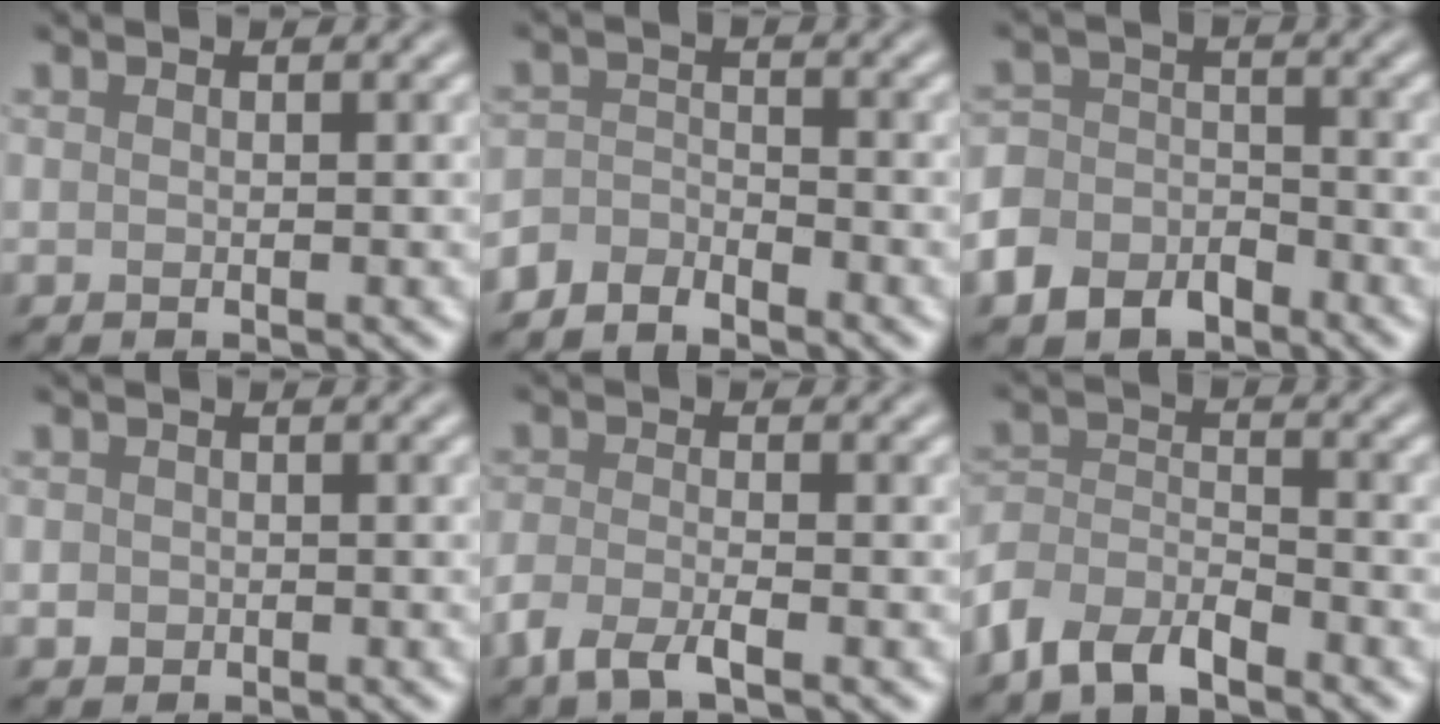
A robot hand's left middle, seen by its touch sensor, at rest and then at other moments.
{"total": 2.5, "force": [-2.3, 0.9, 0.4], "torque": [-0.009, 0.004, -0.054]}
{"total": 4.5, "force": [-3.0, 3.1, 1.3], "torque": [-0.030, 0.000, -0.066]}
{"total": 0.9, "force": [-0.2, 0.9, 0.3], "torque": [0.000, -0.005, -0.006]}
{"total": 2.8, "force": [-1.8, 0.8, 2.0], "torque": [-0.049, -0.005, -0.044]}
{"total": 4.7, "force": [-3.8, 1.9, 2.0], "torque": [-0.037, -0.002, -0.084]}